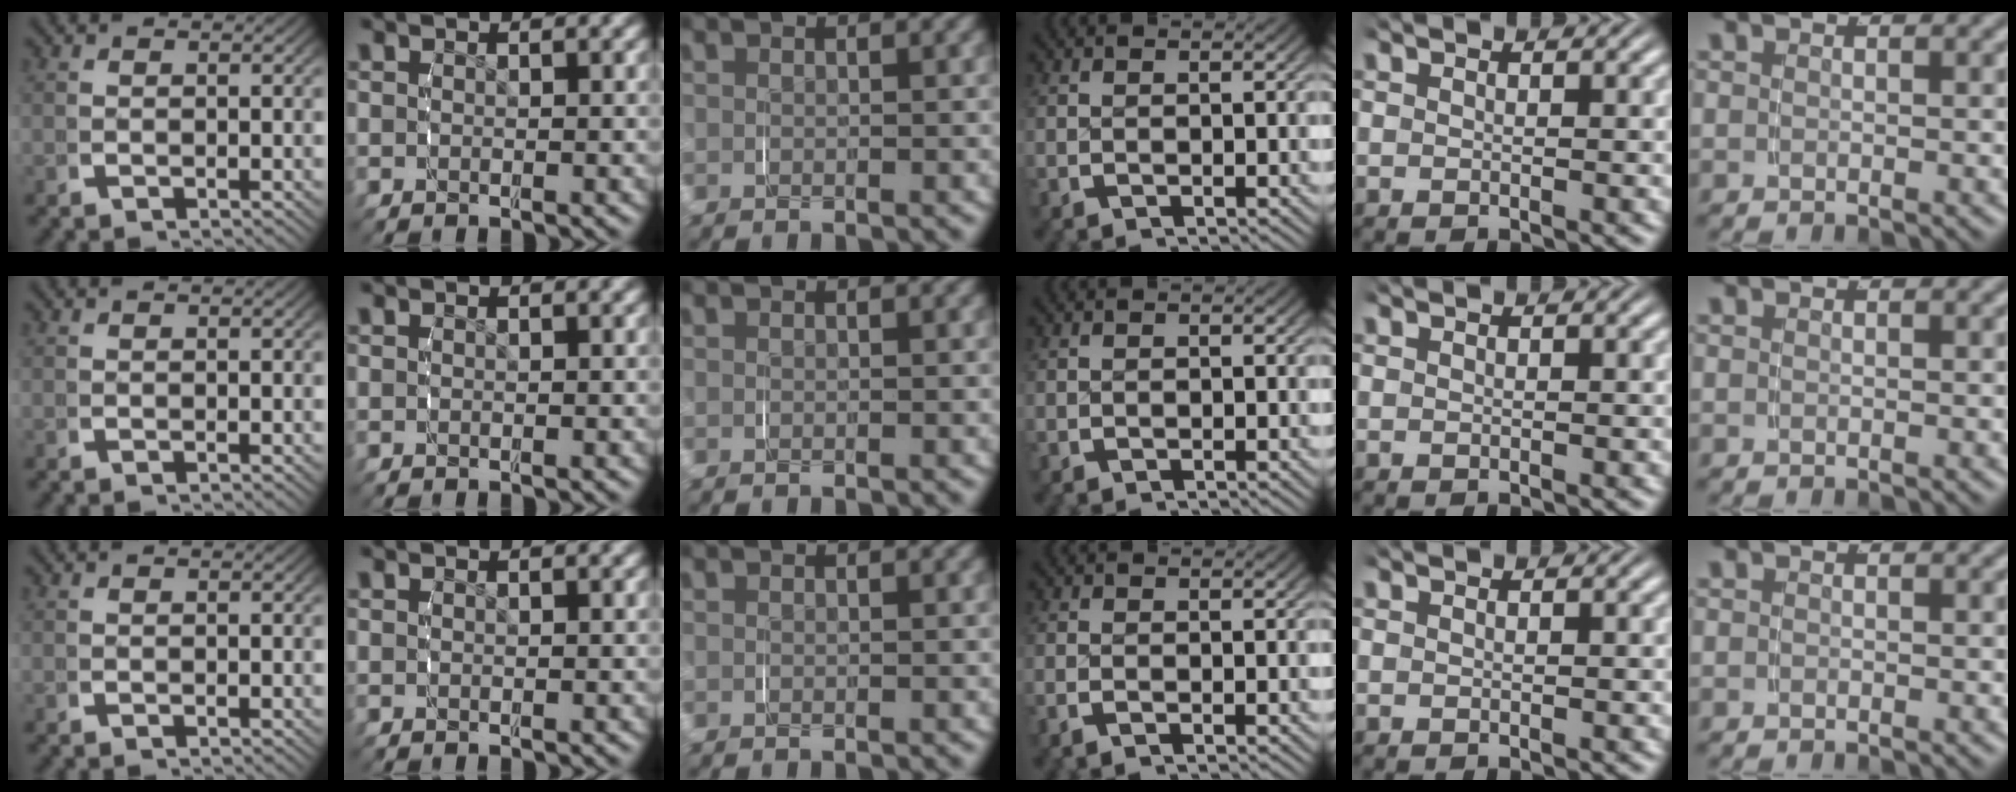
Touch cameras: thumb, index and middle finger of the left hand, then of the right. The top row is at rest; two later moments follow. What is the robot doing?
{"motion": "grasp_and_lifting", "object": "scarf"}